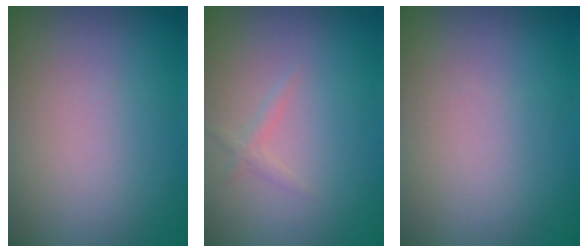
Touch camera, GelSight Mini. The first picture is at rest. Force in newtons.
{"total": 0.8, "press": 0.8, "slide": 0.0}
{"total": 0.0}